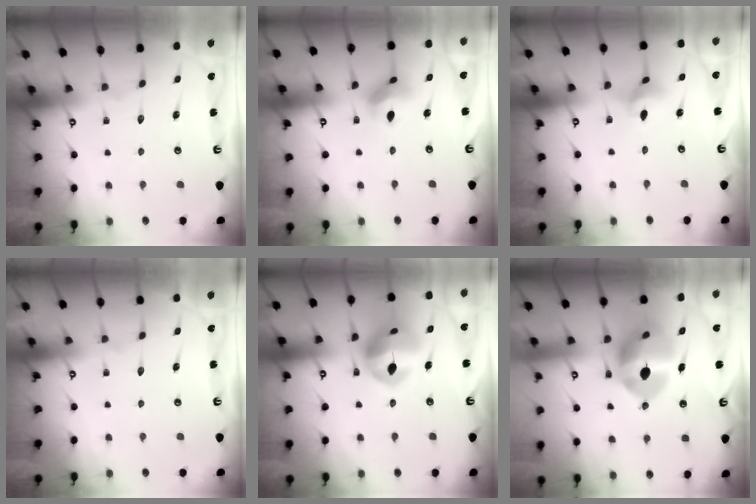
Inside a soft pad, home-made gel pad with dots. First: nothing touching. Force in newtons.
{"total": 6.6, "press": 6.5, "slide": 0.9}
{"total": 3.0, "press": 2.9, "slide": 0.6}
{"total": 0.0}
{"total": 14.5, "press": 14.4, "slide": 1.9}
{"total": 12.0, "press": 11.8, "slide": 1.9}